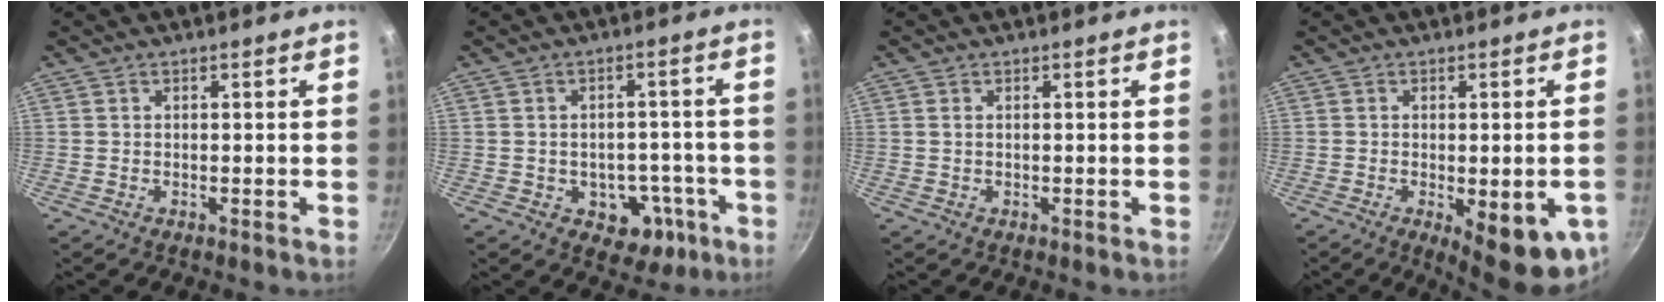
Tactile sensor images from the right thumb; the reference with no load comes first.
{"total": 8.2, "force": [-3.2, 6.2, 4.3], "torque": [-0.011, 0.032, -0.025]}
{"total": 0.5, "force": [0.1, 0.3, 0.4], "torque": [-0.007, 0.002, 0.001]}
{"total": 13.3, "force": [-4.3, 4.3, 11.8], "torque": [-0.121, -0.005, -0.044]}